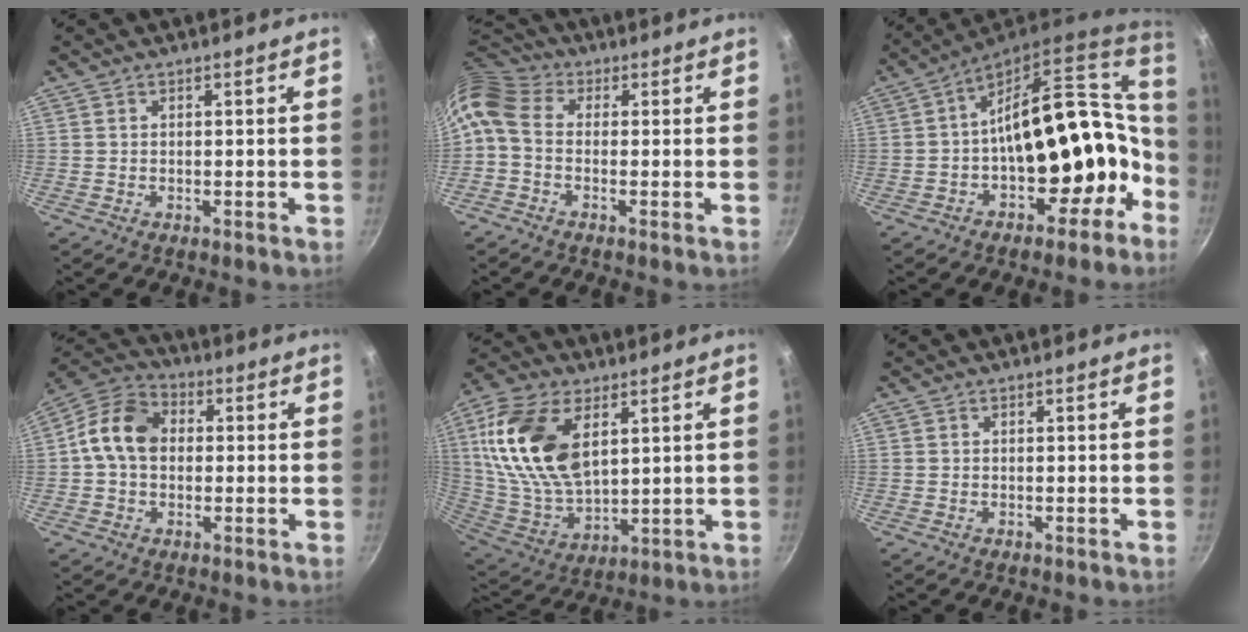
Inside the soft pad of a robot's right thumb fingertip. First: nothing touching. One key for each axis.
{"total": 8.6, "fx": -0.1, "fy": 6.1, "fz": 6.0, "tx": -0.128, "ty": 0.031, "tz": -0.018}
{"total": 19.5, "fx": -1.1, "fy": 13.2, "fz": 14.3, "tx": -0.140, "ty": 0.065, "tz": 0.006}
{"total": 11.0, "fx": 0.7, "fy": 8.4, "fz": 7.2, "tx": -0.103, "ty": 0.026, "tz": -0.009}
{"total": 20.4, "fx": 6.6, "fy": 11.7, "fz": 15.3, "tx": -0.286, "ty": -0.023, "tz": 0.136}
{"total": 0.0}